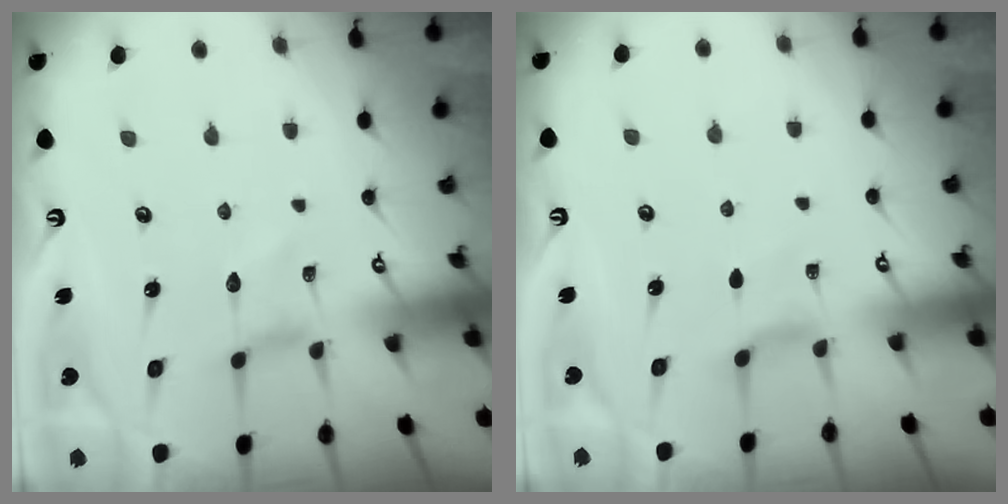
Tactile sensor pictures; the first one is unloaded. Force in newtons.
{"total": 2.8, "press": 2.8, "slide": 0.6}